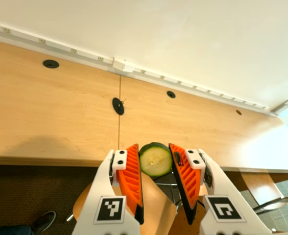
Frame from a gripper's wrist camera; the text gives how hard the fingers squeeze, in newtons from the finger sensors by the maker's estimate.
{"total": 8.7, "left": 8.6, "right": 8.8}